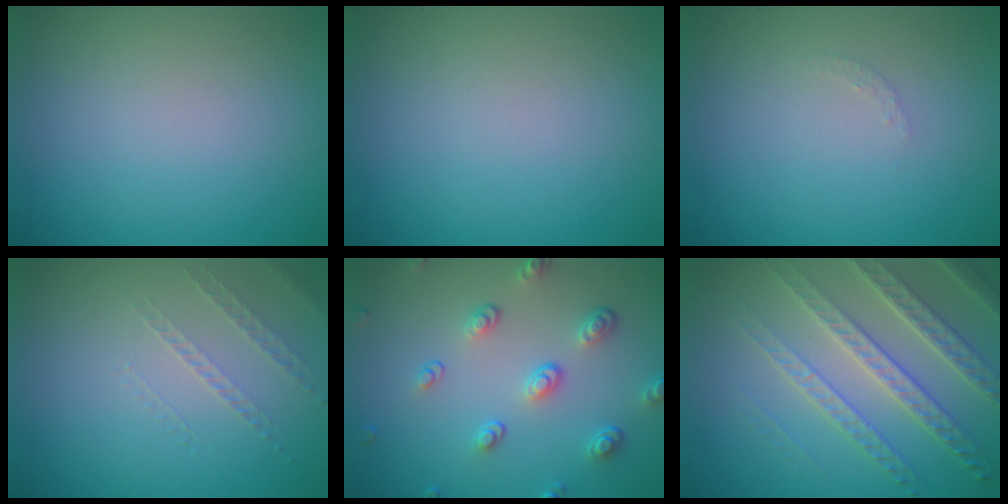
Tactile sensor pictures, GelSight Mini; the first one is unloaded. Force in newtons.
{"total": 0.0}
{"total": 0.7, "press": 0.7, "slide": 0.1}
{"total": 1.1, "press": 0.6, "slide": 0.9}
{"total": 3.8, "press": 2.9, "slide": 2.5}
{"total": 6.6, "press": 4.7, "slide": 4.5}